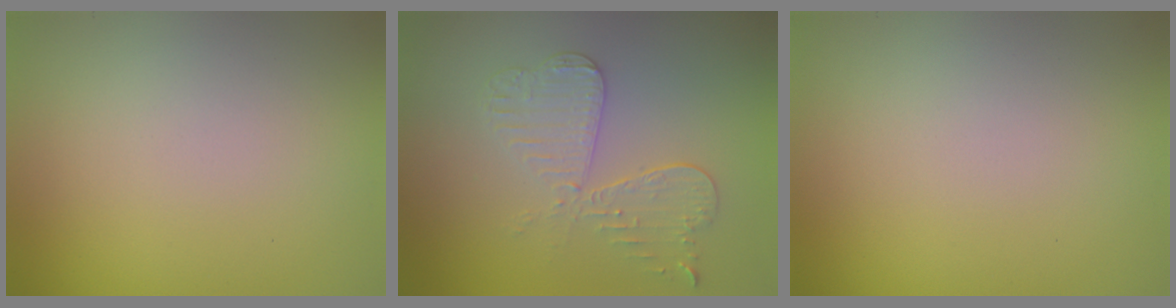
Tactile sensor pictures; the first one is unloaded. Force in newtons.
{"total": 4.0, "press": 3.4, "slide": 2.0}
{"total": 0.0}